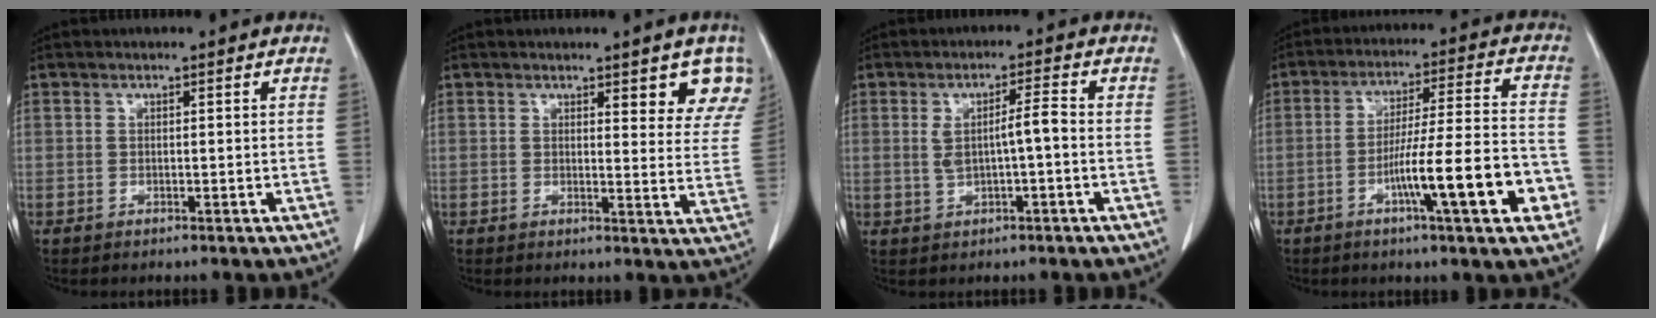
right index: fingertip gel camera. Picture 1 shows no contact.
{"total": 7.4, "force": [5.2, 1.9, 4.9], "torque": [-0.042, -0.016, 0.047]}
{"total": 4.7, "force": [-0.1, 0.7, 4.7], "torque": [-0.085, 0.010, 0.003]}
{"total": 14.1, "force": [-5.2, 0.7, 13.1], "torque": [-0.206, 0.003, -0.081]}